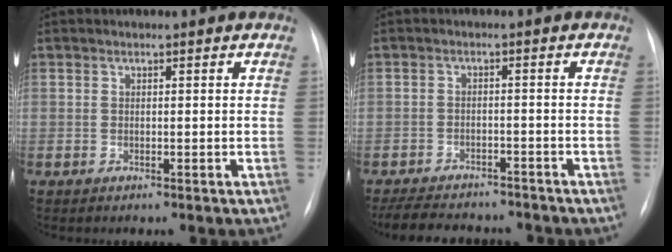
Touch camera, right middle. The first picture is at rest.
{"total": 12.1, "force": [-10.6, 4.0, 4.2], "torque": [-0.086, -0.001, -0.141]}